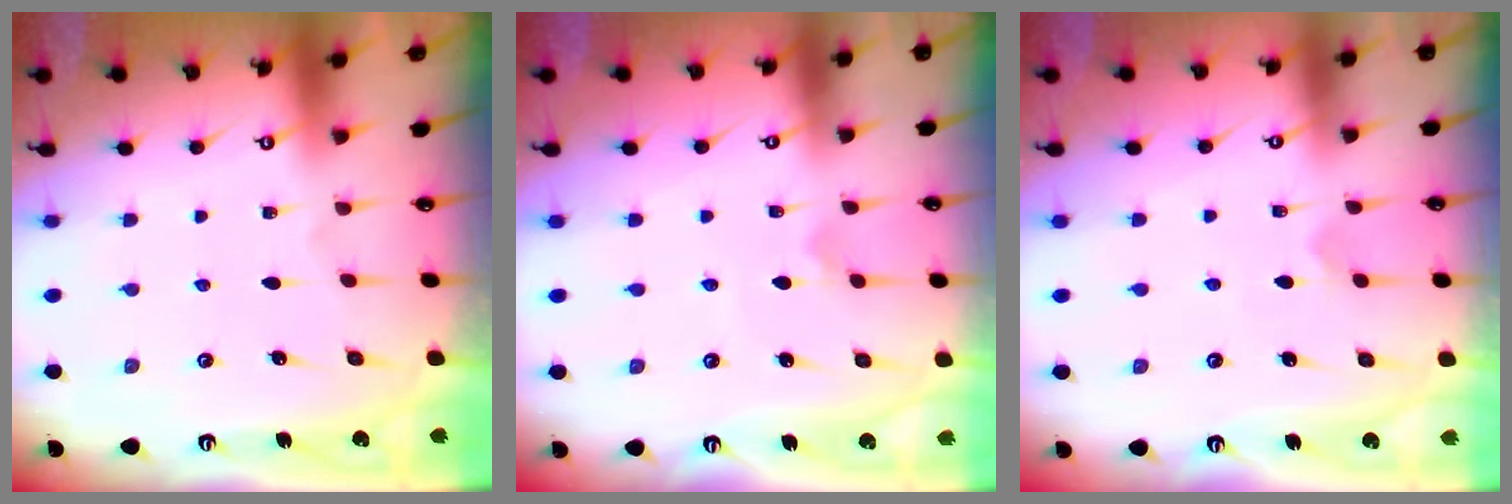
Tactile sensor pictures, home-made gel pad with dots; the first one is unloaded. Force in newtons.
{"total": 2.5, "press": 2.5, "slide": 0.1}
{"total": 2.5, "press": 2.5, "slide": 0.5}